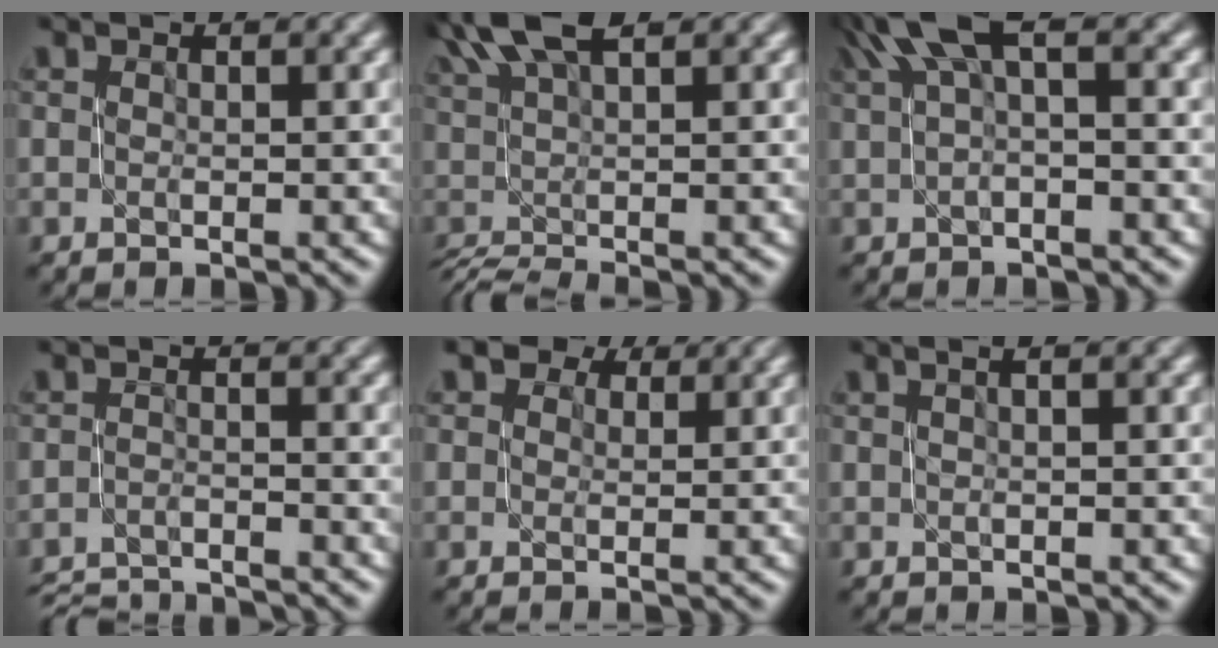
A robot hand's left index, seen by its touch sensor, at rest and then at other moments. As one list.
[{"total": 6.6, "force": [3.3, 1.8, 5.5], "torque": [-0.076, 0.014, 0.054]}, {"total": 4.6, "force": [2.0, 1.0, 4.0], "torque": [-0.077, 0.013, 0.036]}, {"total": 5.8, "force": [-5.8, 0.4, 0.8], "torque": [-0.009, -0.014, -0.092]}, {"total": 3.5, "force": [2.4, 1.8, 1.8], "torque": [-0.028, 0.013, 0.017]}, {"total": 1.1, "force": [0.4, 0.3, 1.0], "torque": [-0.015, 0.001, 0.002]}]